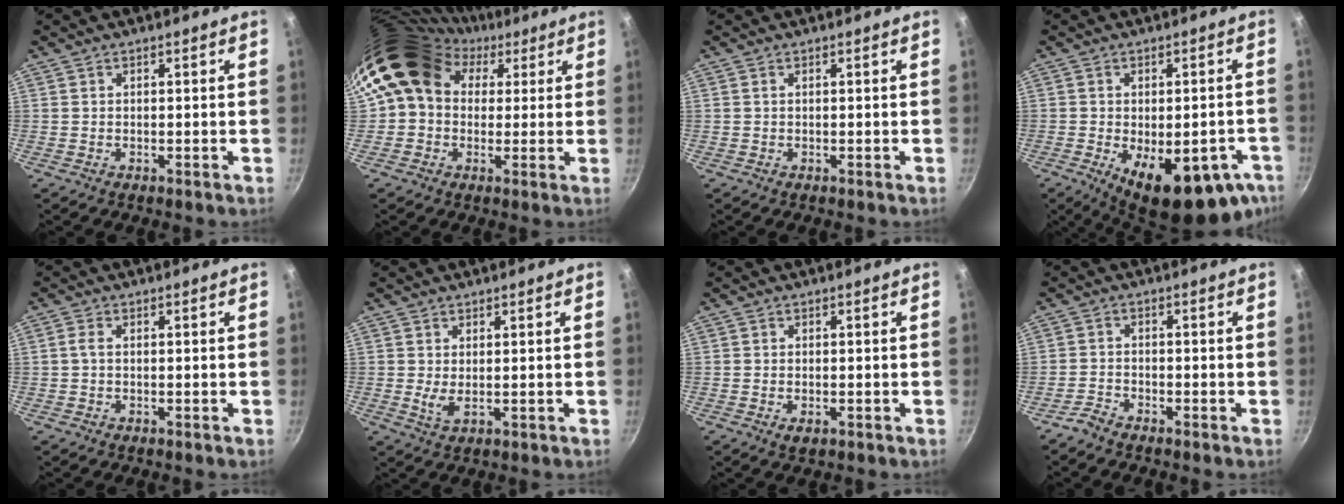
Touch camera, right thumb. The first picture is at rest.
{"total": 15.6, "force": [4.2, 12.9, 7.7], "torque": [-0.110, 0.036, 0.057]}
{"total": 0.0}
{"total": 18.9, "force": [-8.2, 8.5, 14.8], "torque": [-0.154, 0.003, -0.097]}
{"total": 1.5, "force": [0.0, 0.9, 1.2], "torque": [-0.030, 0.005, -0.001]}
{"total": 2.6, "force": [0.5, 1.0, 2.3], "torque": [-0.043, -0.011, 0.013]}
{"total": 1.9, "force": [-0.6, 1.0, 1.4], "torque": [-0.024, -0.004, -0.009]}
{"total": 2.4, "force": [-2.2, 0.6, 0.7], "torque": [-0.024, 0.020, -0.048]}